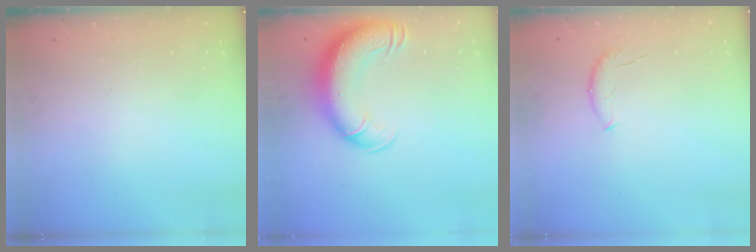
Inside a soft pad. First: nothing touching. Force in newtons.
{"total": 15.1, "press": 14.7, "slide": 3.6}
{"total": 6.5, "press": 6.4, "slide": 0.8}